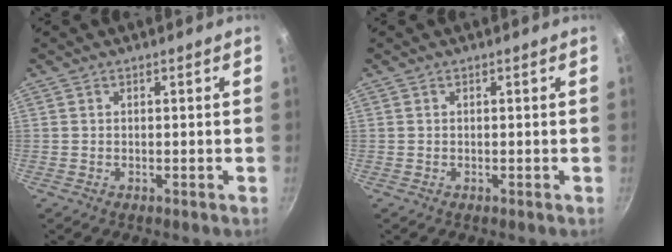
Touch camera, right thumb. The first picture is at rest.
{"total": 0.0}